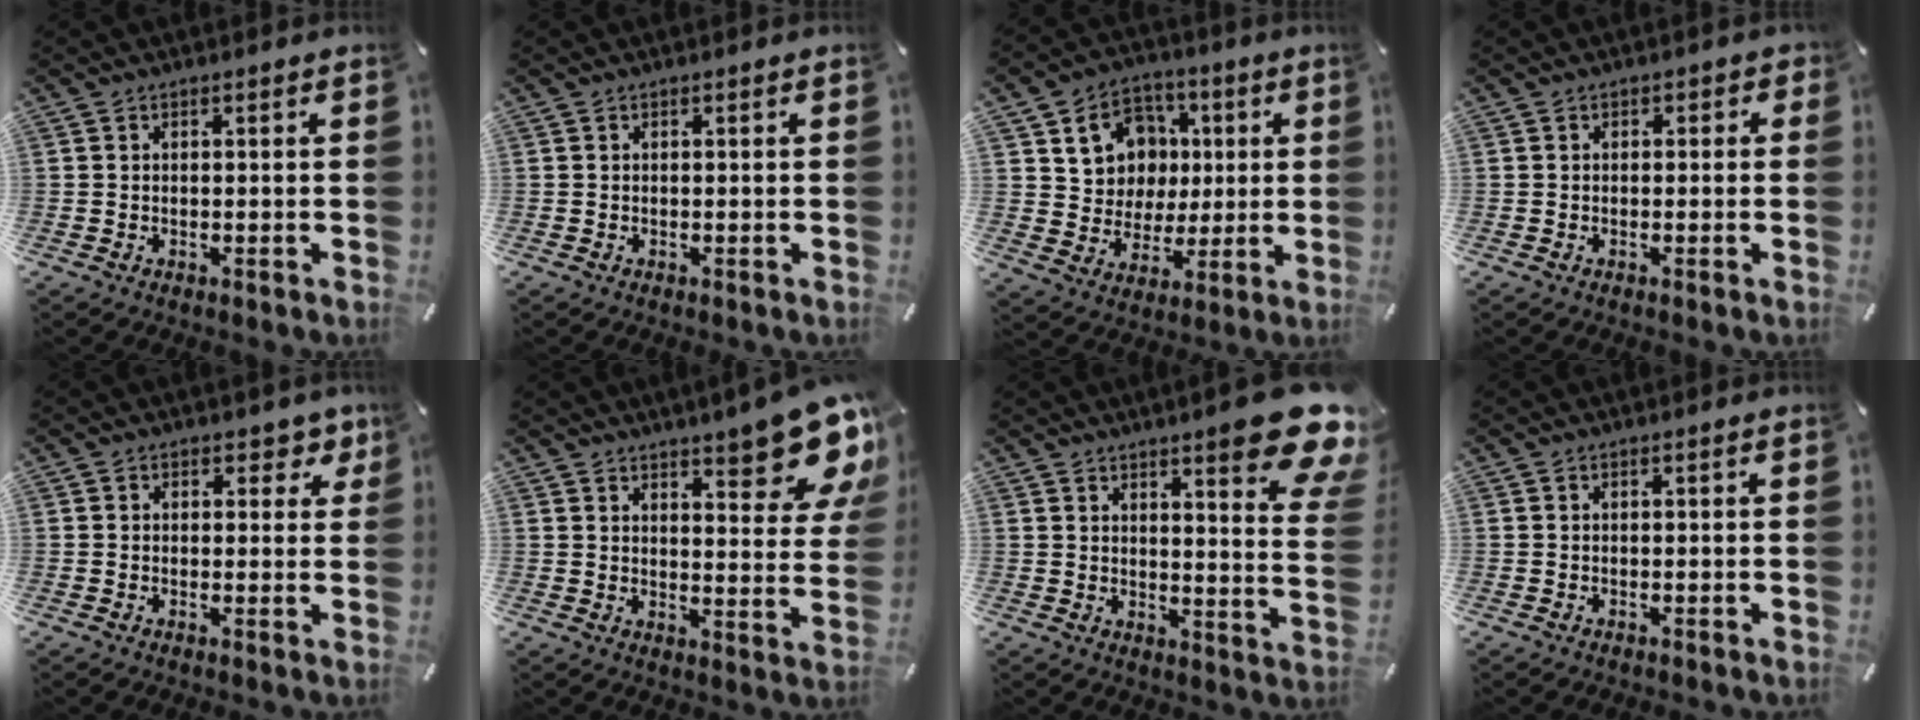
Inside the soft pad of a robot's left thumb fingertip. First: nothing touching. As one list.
[{"total": 0.0}, {"total": 12.3, "force": [3.2, 11.5, 2.9], "torque": [-0.044, -0.021, 0.070]}, {"total": 1.3, "force": [-0.6, 1.0, 0.4], "torque": [-0.006, 0.006, -0.014]}, {"total": 4.0, "force": [2.1, 2.7, 2.0], "torque": [0.000, -0.014, 0.029]}, {"total": 14.3, "force": [9.9, 4.4, 9.2], "torque": [-0.114, -0.077, 0.168]}, {"total": 15.5, "force": [10.3, 3.3, 11.1], "torque": [-0.147, -0.083, 0.168]}, {"total": 0.0}]